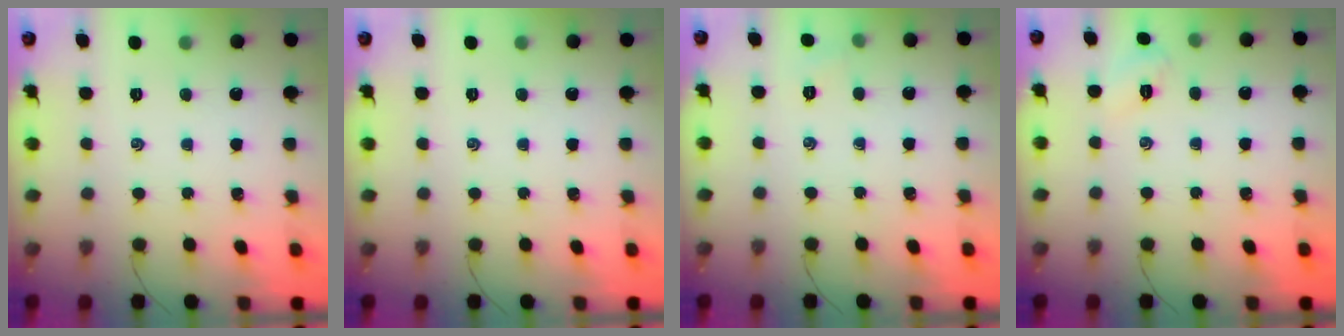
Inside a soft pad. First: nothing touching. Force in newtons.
{"total": 0.0}
{"total": 3.6, "press": 3.4, "slide": 1.1}
{"total": 5.7, "press": 5.5, "slide": 1.5}